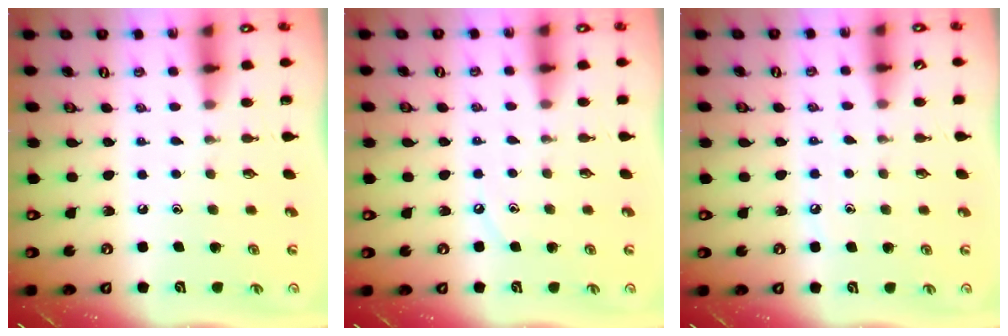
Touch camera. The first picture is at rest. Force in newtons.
{"total": 2.7, "press": 2.7, "slide": 0.5}
{"total": 5.5, "press": 5.5, "slide": 0.7}